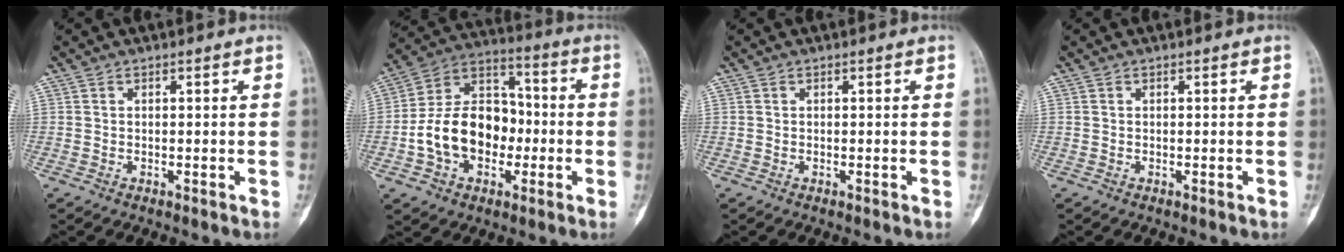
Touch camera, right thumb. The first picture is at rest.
{"total": 16.7, "force": [-3.2, 12.0, 11.1], "torque": [-0.160, 0.044, -0.061]}
{"total": 0.0}
{"total": 0.0}